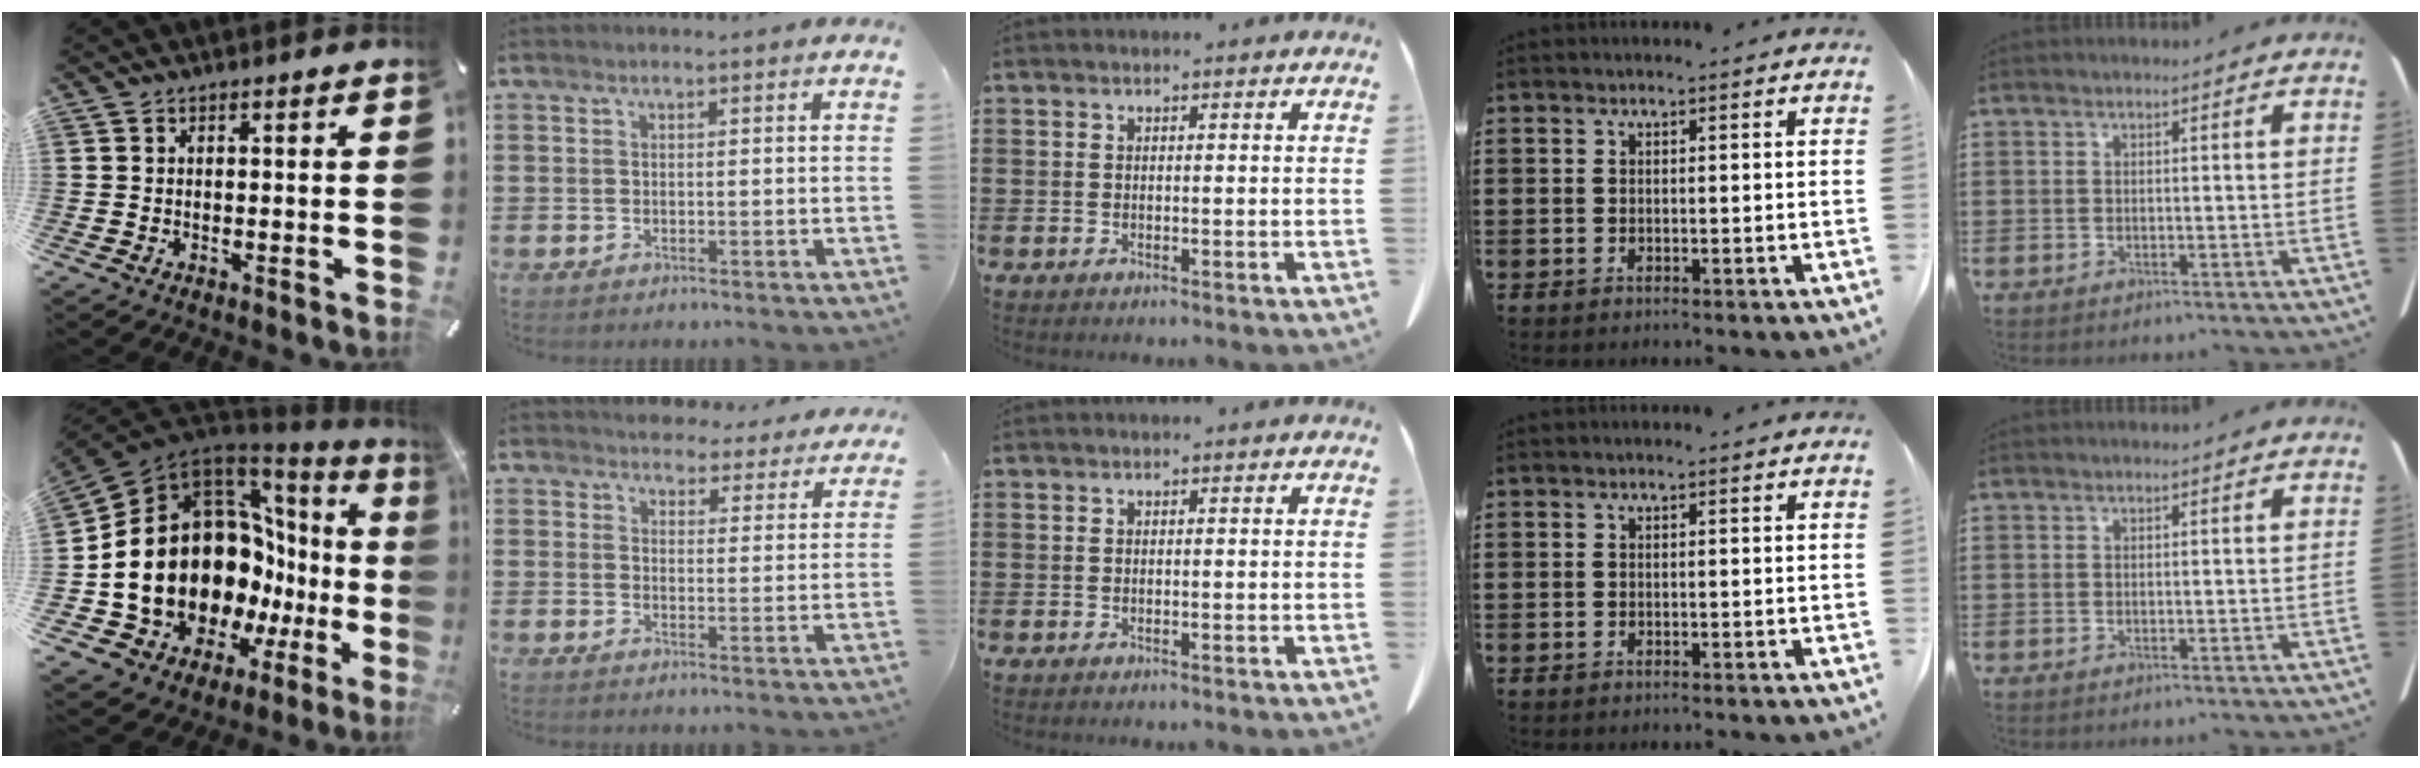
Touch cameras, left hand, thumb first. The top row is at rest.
{"thumb": {"total": 23.5, "force": [-2.3, 16.0, 17.0], "torque": [-0.292, -0.059, 0.012]}, "index": {"total": 4.3, "force": [4.3, 0.8, 0.0], "torque": [-0.013, -0.025, 0.075]}}